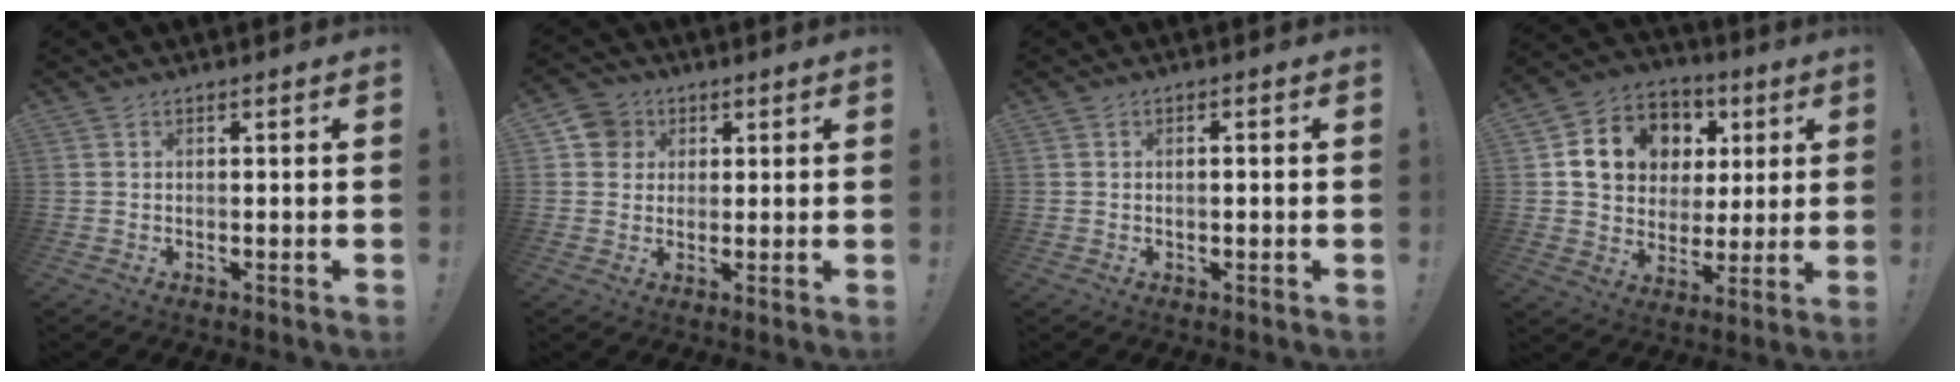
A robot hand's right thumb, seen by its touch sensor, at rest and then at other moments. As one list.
[{"total": 6.4, "force": [2.1, 5.8, 1.6], "torque": [-0.020, -0.005, 0.042]}, {"total": 0.9, "force": [-0.4, 0.2, 0.8], "torque": [-0.014, 0.001, -0.008]}, {"total": 14.1, "force": [4.5, 11.9, 6.2], "torque": [-0.091, -0.013, 0.101]}]